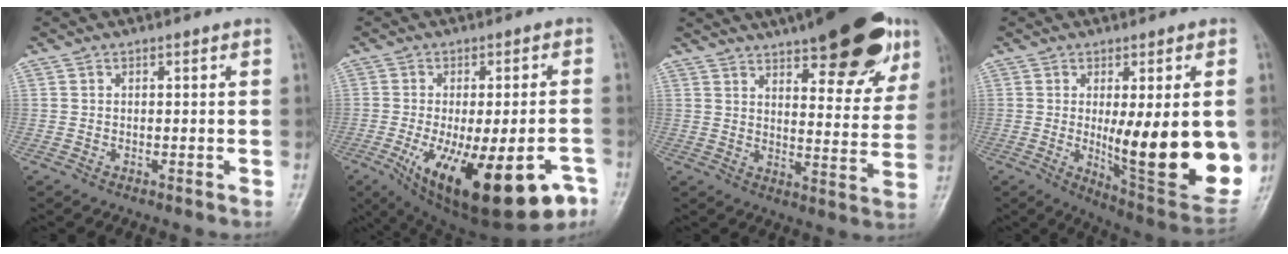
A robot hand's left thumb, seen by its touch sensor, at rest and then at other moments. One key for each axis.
{"total": 23.1, "fx": -10.2, "fy": 8.7, "fz": 18.8, "tx": -0.236, "ty": -0.006, "tz": -0.131}
{"total": 22.7, "fx": 14.2, "fy": 7.7, "fz": 16.0, "tx": -0.182, "ty": -0.031, "tz": 0.188}
{"total": 20.1, "fx": -0.8, "fy": 5.7, "fz": 19.3, "tx": -0.240, "ty": -0.042, "tz": 0.010}